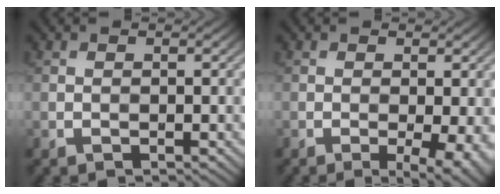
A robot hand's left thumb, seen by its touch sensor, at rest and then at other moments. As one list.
[{"total": 3.8, "force": [-1.2, 1.0, 3.5], "torque": [-0.053, -0.007, -0.016]}]